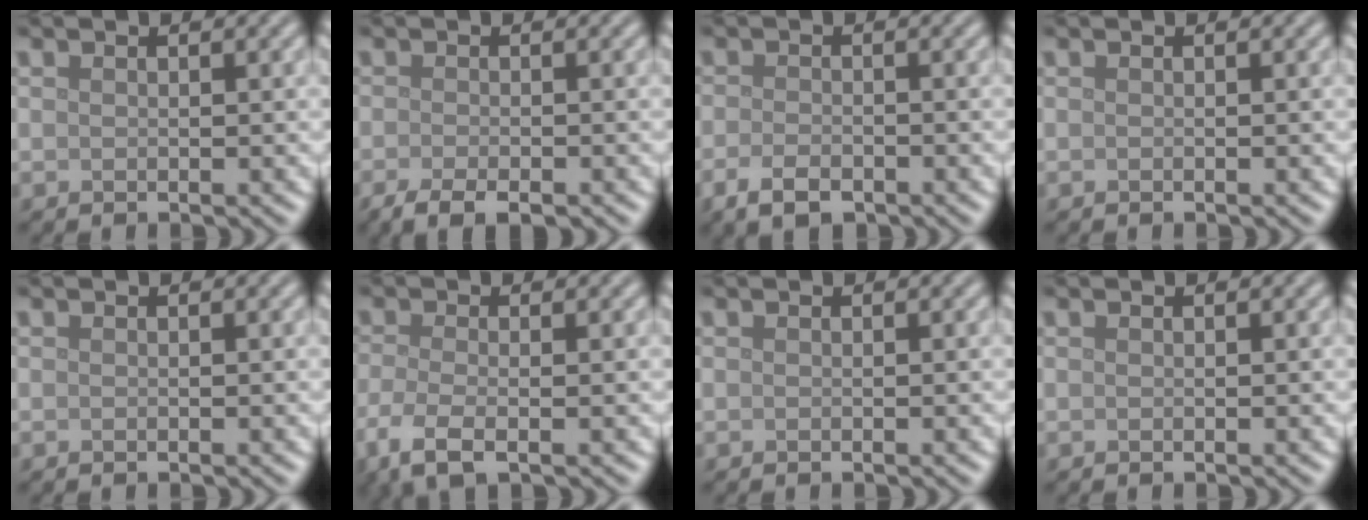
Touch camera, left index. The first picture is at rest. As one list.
[{"total": 3.0, "force": [-2.0, 0.8, 2.1], "torque": [-0.039, -0.006, -0.035]}, {"total": 2.6, "force": [-1.5, 1.2, 1.7], "torque": [-0.034, -0.004, -0.032]}, {"total": 0.0}, {"total": 0.0}, {"total": 3.8, "force": [-1.9, 1.3, 3.0], "torque": [-0.073, -0.010, -0.046]}, {"total": 0.0}, {"total": 0.0}]